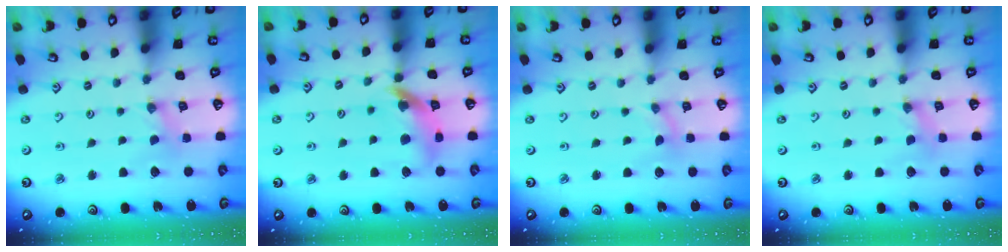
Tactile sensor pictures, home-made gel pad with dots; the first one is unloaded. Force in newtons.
{"total": 13.2, "press": 13.1, "slide": 1.8}
{"total": 0.0}
{"total": 0.0}